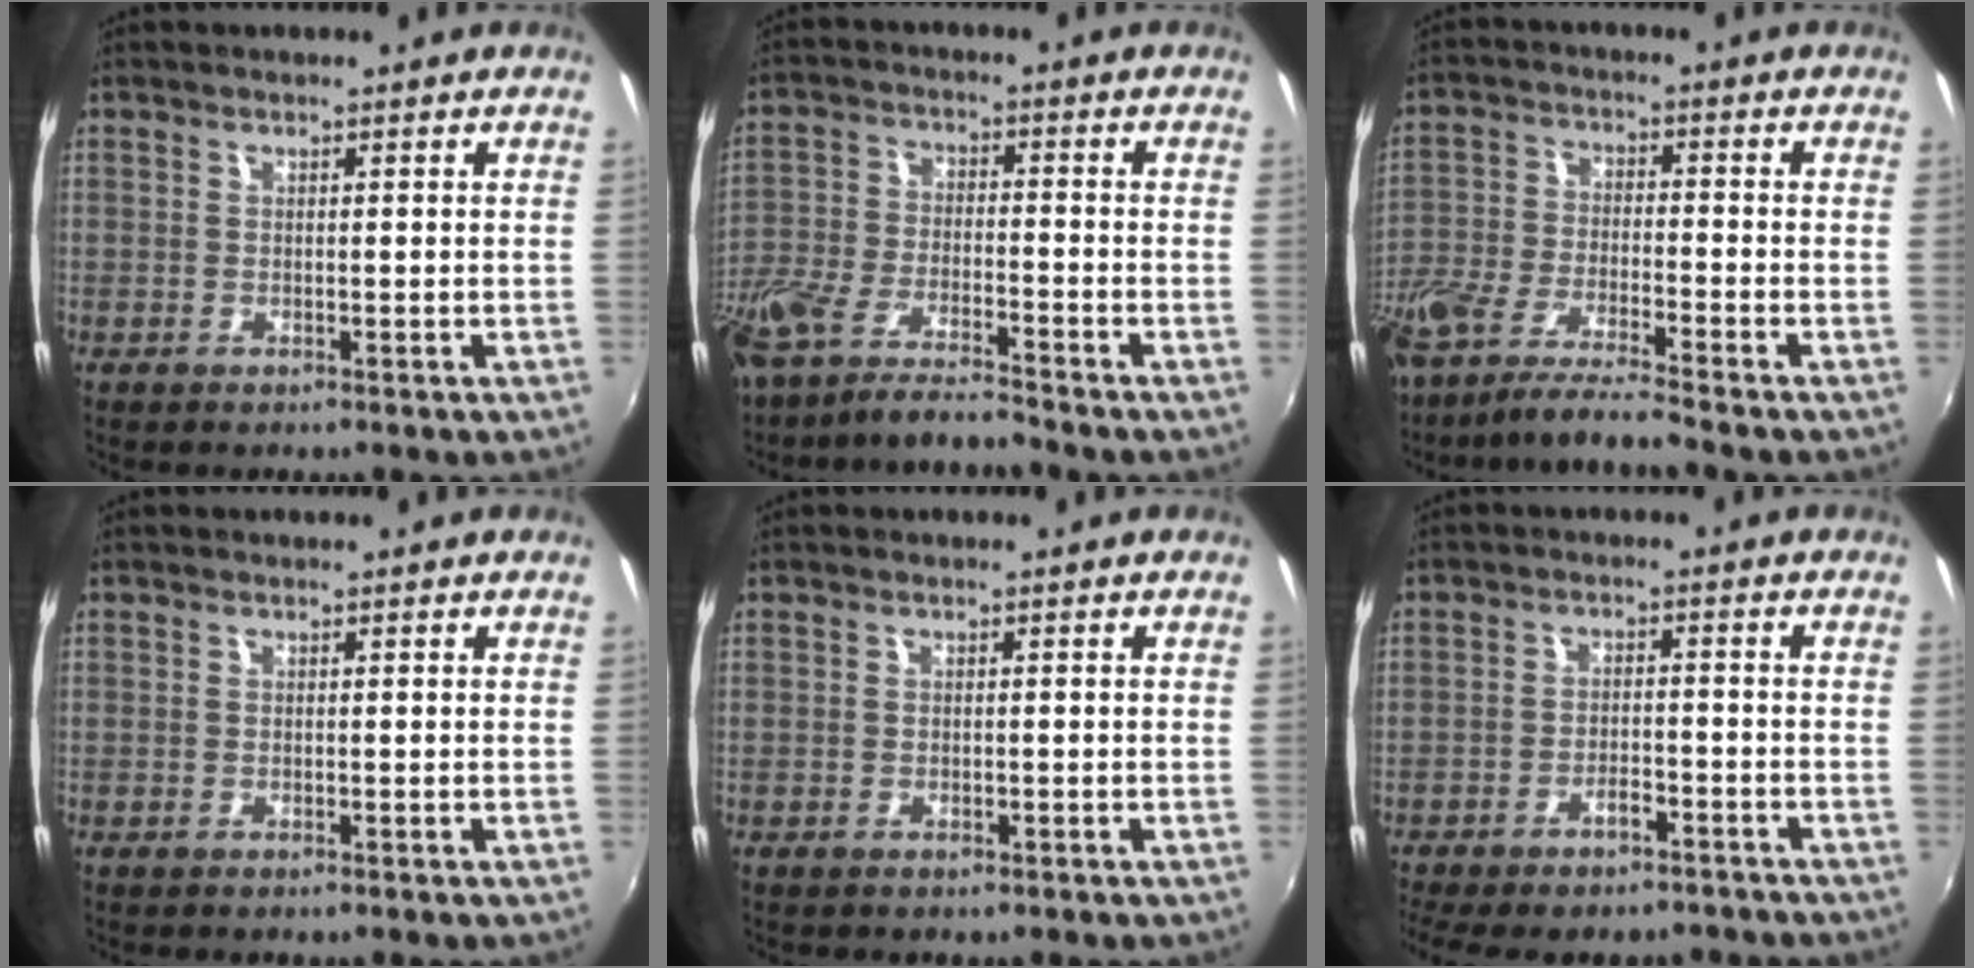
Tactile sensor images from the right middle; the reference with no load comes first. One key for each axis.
{"total": 10.5, "fx": -8.9, "fy": 1.7, "fz": 5.3, "tx": -0.130, "ty": -0.016, "tz": -0.168}
{"total": 10.5, "fx": -8.7, "fy": 0.6, "fz": 5.8, "tx": -0.133, "ty": -0.023, "tz": -0.165}
{"total": 0.0}
{"total": 0.6, "fx": -0.4, "fy": 0.4, "fz": 0.1, "tx": -0.001, "ty": -0.002, "tz": -0.006}
{"total": 9.3, "fx": -7.9, "fy": 2.9, "fz": 3.9, "tx": -0.092, "ty": -0.009, "tz": -0.111}